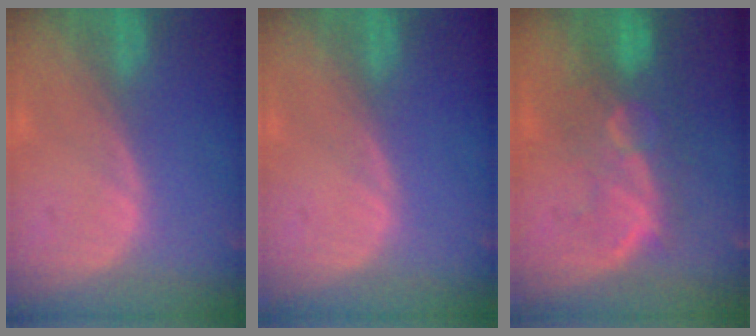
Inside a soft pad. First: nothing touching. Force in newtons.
{"total": 0.0}
{"total": 9.9, "press": 8.4, "slide": 5.1}